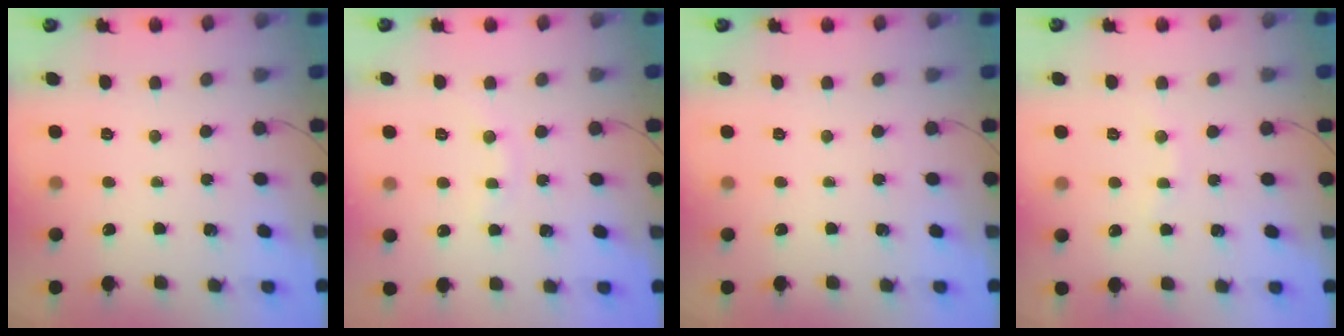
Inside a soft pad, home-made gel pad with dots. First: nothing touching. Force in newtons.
{"total": 3.8, "press": 3.5, "slide": 1.3}
{"total": 0.0}
{"total": 2.7, "press": 2.6, "slide": 0.8}